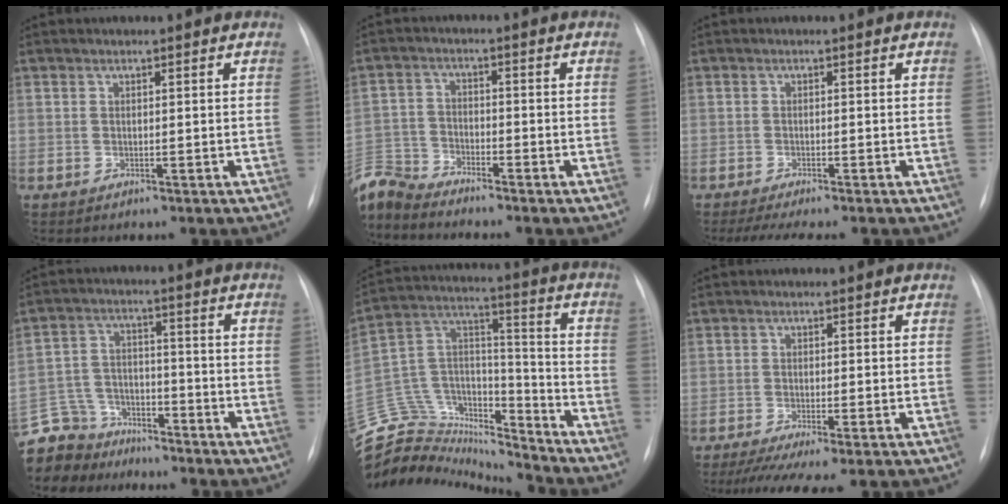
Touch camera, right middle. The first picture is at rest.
{"total": 7.9, "force": [-7.8, 1.1, 0.8], "torque": [-0.030, 0.005, -0.158]}
{"total": 7.0, "force": [-5.7, 0.7, 3.9], "torque": [-0.052, -0.009, -0.085]}
{"total": 12.4, "force": [-10.7, 6.2, 1.1], "torque": [-0.047, 0.029, -0.191]}
{"total": 26.6, "force": [-24.8, 7.3, 6.6], "torque": [-0.191, 0.037, -0.398]}
{"total": 6.8, "force": [-4.8, 0.5, 4.8], "torque": [-0.075, -0.018, -0.079]}